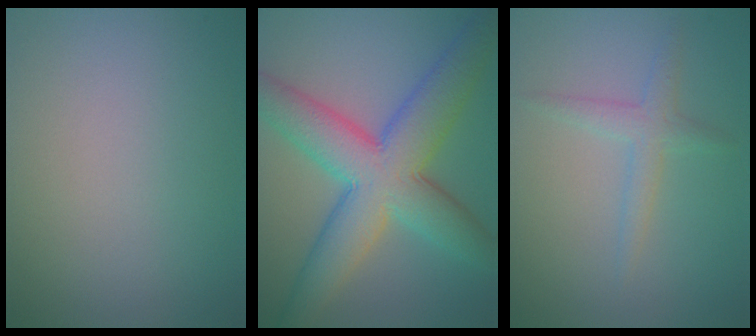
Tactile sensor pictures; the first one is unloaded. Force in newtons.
{"total": 9.4, "press": 9.4, "slide": 0.1}
{"total": 1.8, "press": 1.8, "slide": 0.1}